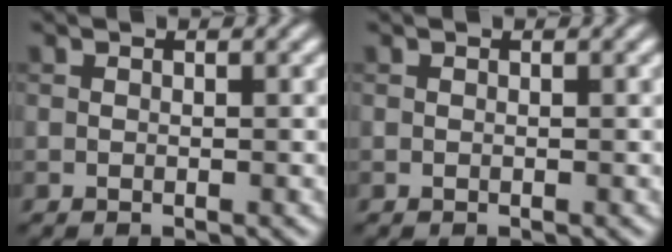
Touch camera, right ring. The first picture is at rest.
{"total": 0.0}